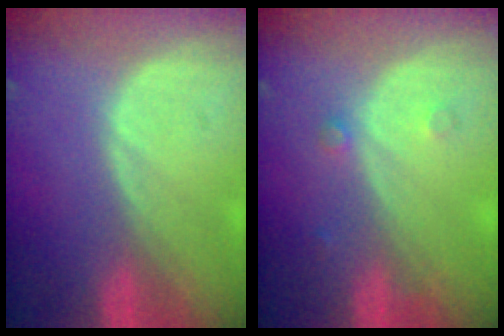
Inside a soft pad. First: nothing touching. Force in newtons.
{"total": 1.5, "press": 1.5, "slide": 0.1}